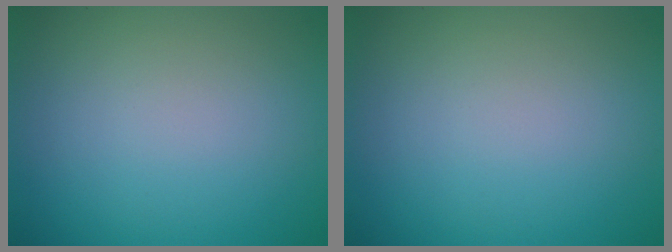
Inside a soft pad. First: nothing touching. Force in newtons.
{"total": 0.0}